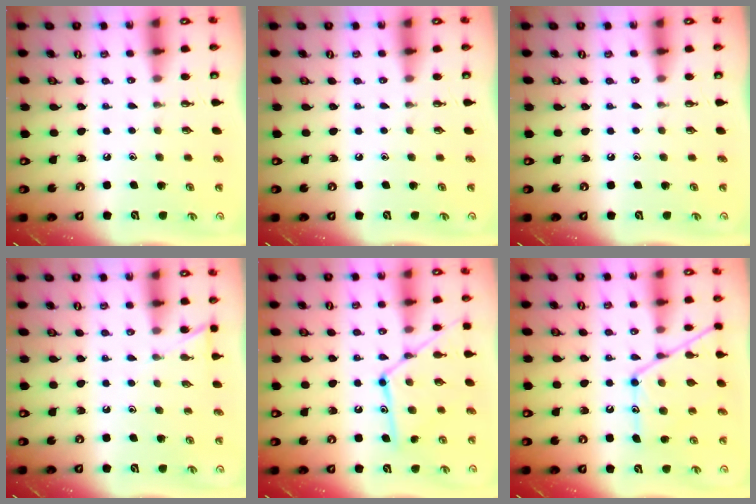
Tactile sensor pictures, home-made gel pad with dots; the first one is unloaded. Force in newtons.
{"total": 0.0}
{"total": 0.0}
{"total": 3.5, "press": 3.5, "slide": 0.5}
{"total": 14.8, "press": 14.8, "slide": 1.3}
{"total": 13.9, "press": 13.9, "slide": 1.2}